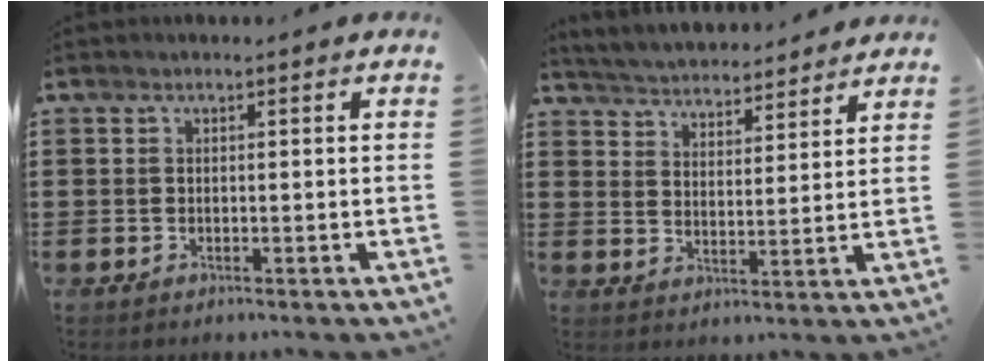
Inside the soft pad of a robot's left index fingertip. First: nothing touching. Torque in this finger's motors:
{"motor_torque": [-0.59, -0.66, -0.05, -0.05]}